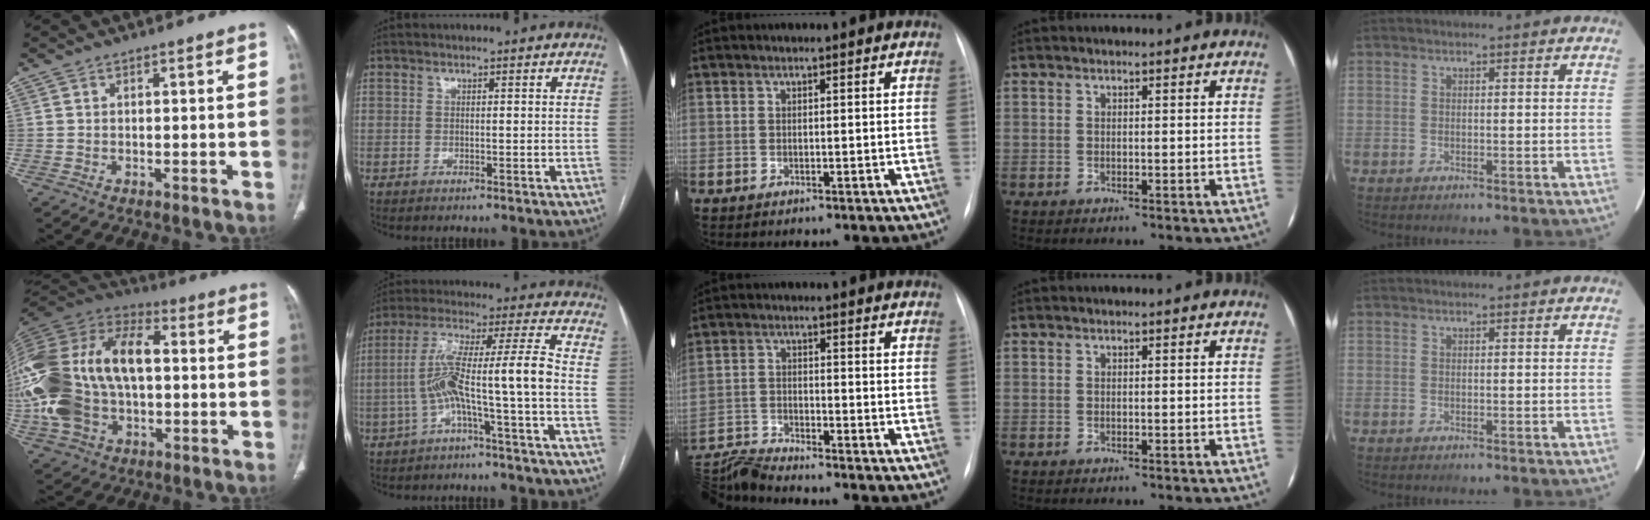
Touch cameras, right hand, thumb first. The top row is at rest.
{"thumb": {"total": 29.7, "force": [0.5, 18.2, 23.5], "torque": [-0.521, 0.031, 0.013]}, "index": {"total": 10.4, "force": [-2.8, -0.7, 10.0], "torque": [-0.190, 0.041, -0.049]}, "middle": {"total": 7.0, "force": [-6.7, -1.7, 0.4], "torque": [-0.014, -0.008, -0.131]}}